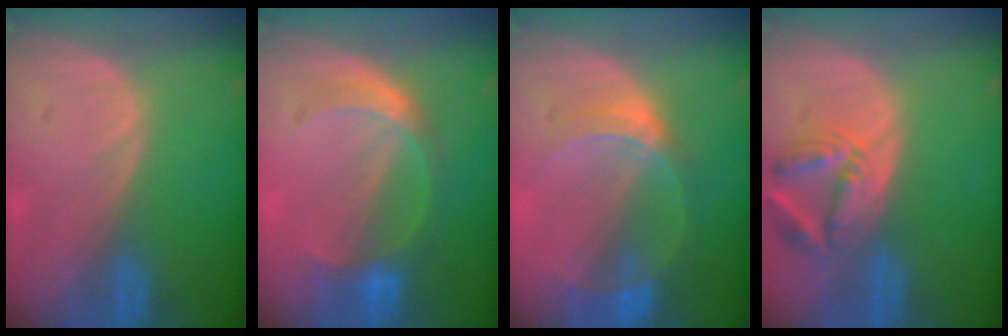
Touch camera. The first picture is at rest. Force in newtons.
{"total": 5.6, "press": 5.3, "slide": 1.9}
{"total": 6.8, "press": 6.0, "slide": 3.2}
{"total": 6.8, "press": 6.3, "slide": 2.6}